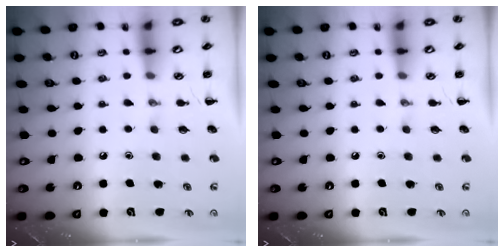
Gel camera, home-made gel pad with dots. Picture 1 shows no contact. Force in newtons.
{"total": 0.0}